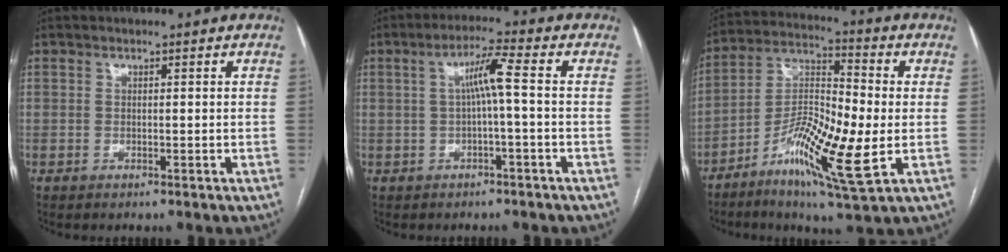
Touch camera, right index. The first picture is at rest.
{"total": 5.0, "force": [0.1, -0.2, 5.0], "torque": [-0.090, 0.018, 0.004]}
{"total": 15.5, "force": [-4.4, 2.7, 14.6], "torque": [-0.282, -0.009, -0.080]}